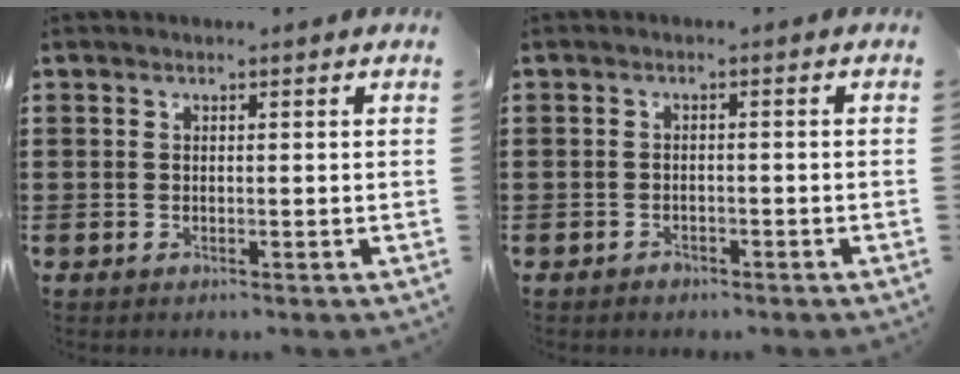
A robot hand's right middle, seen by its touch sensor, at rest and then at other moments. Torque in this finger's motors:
{"motor_torque": [1.27, 0.87, 0.01, -0.01]}